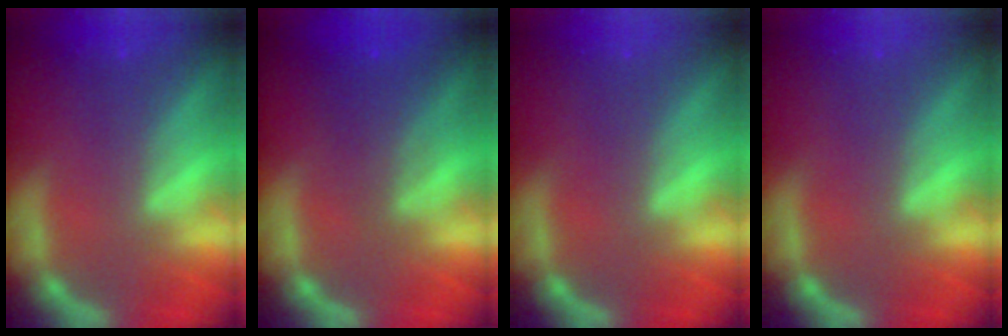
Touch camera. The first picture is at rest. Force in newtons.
{"total": 3.0}
{"total": 0.0}
{"total": 0.0}